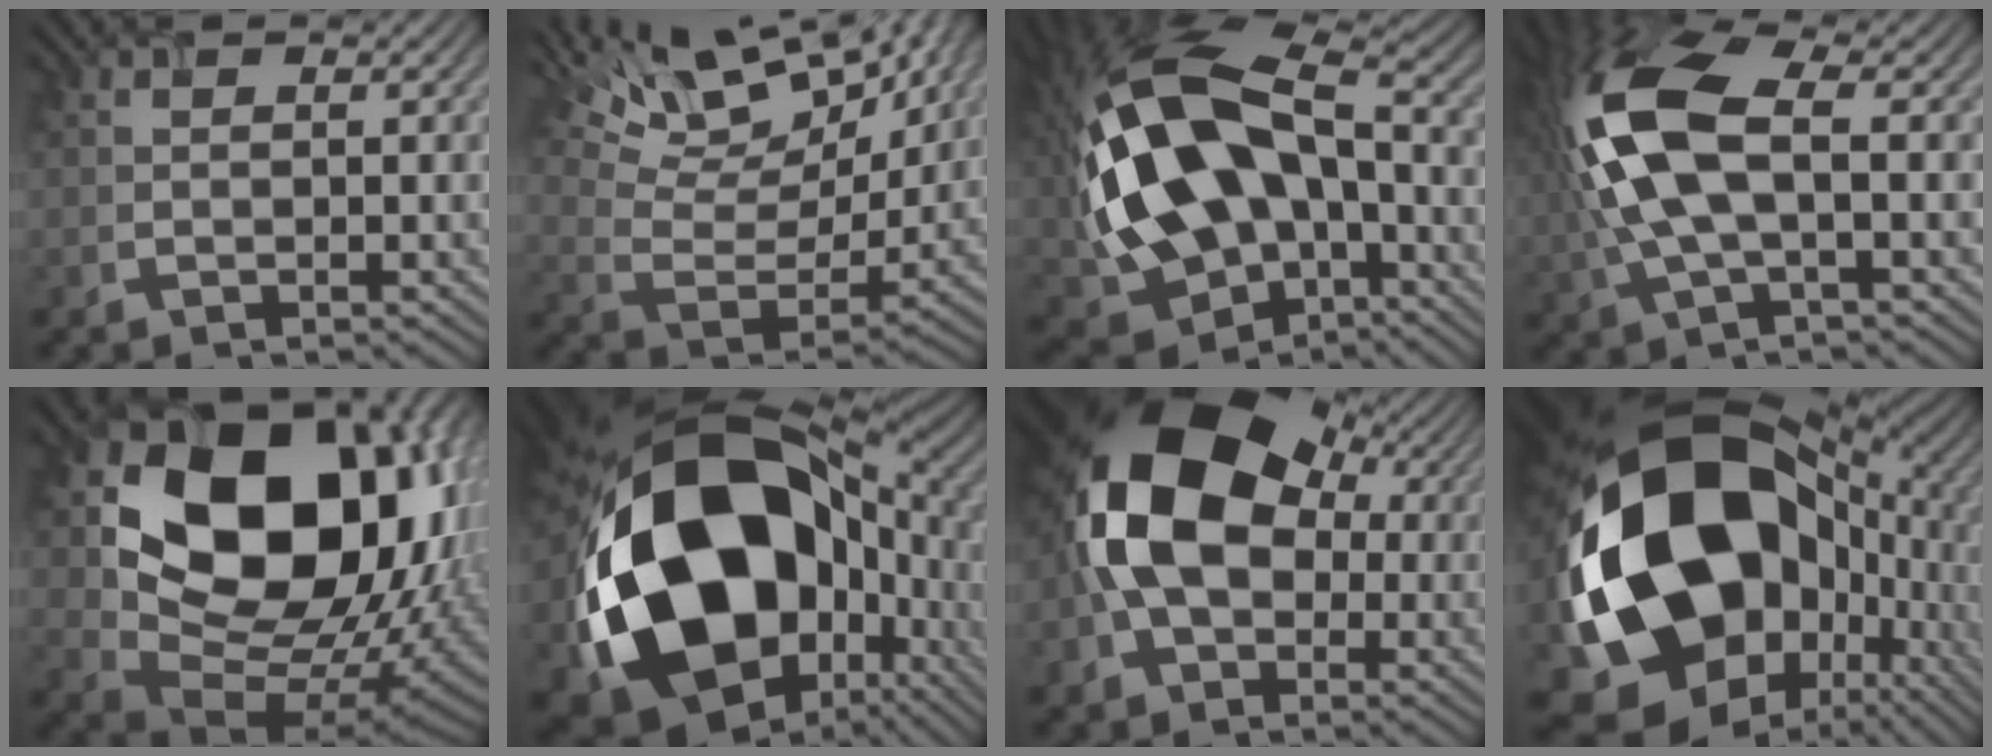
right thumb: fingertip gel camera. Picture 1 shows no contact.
{"total": 15.4, "force": [10.2, 6.7, 9.4], "torque": [-0.187, 0.011, 0.153]}
{"total": 19.2, "force": [-0.5, 12.5, 14.5], "torque": [-0.327, -0.018, 0.006]}
{"total": 12.6, "force": [0.7, 5.8, 11.2], "torque": [-0.291, 0.010, 0.013]}
{"total": 21.0, "force": [5.6, 15.5, 13.0], "torque": [-0.240, -0.024, 0.138]}
{"total": 22.2, "force": [-2.8, 16.3, 14.8], "torque": [-0.344, -0.058, -0.015]}
{"total": 16.9, "force": [0.6, 11.9, 12.0], "torque": [-0.218, -0.004, 0.004]}
{"total": 22.1, "force": [-0.7, 16.9, 14.3], "torque": [-0.332, -0.051, 0.025]}